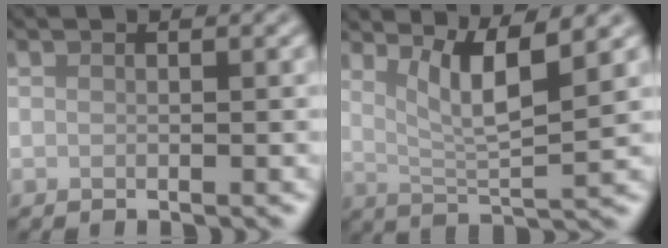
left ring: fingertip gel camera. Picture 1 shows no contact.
{"total": 5.3, "force": [2.7, 1.0, 4.4], "torque": [-0.075, -0.005, 0.053]}